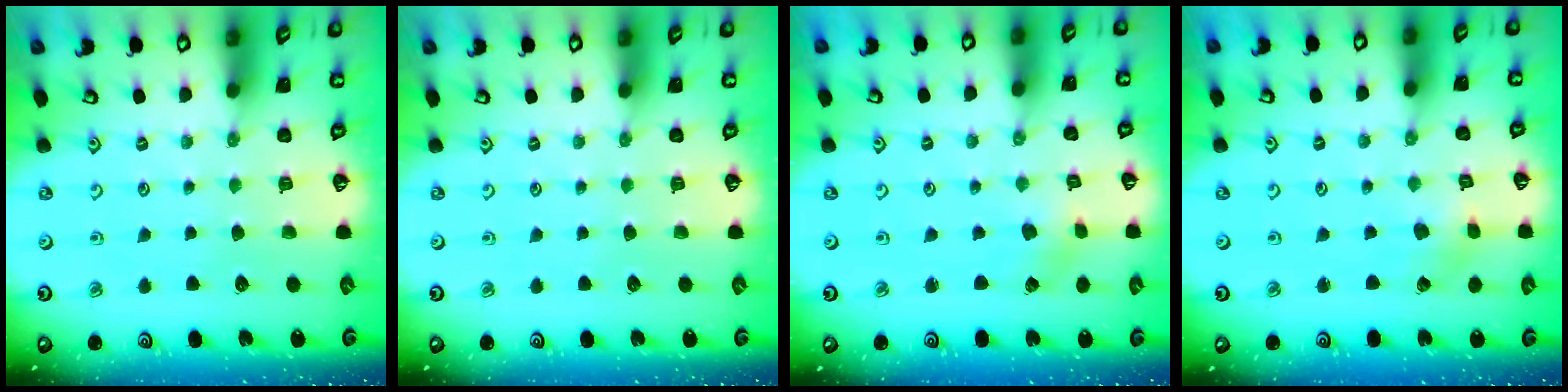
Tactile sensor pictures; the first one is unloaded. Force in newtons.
{"total": 0.0}
{"total": 1.8, "press": 1.7, "slide": 0.3}
{"total": 2.1, "press": 2.1, "slide": 0.3}